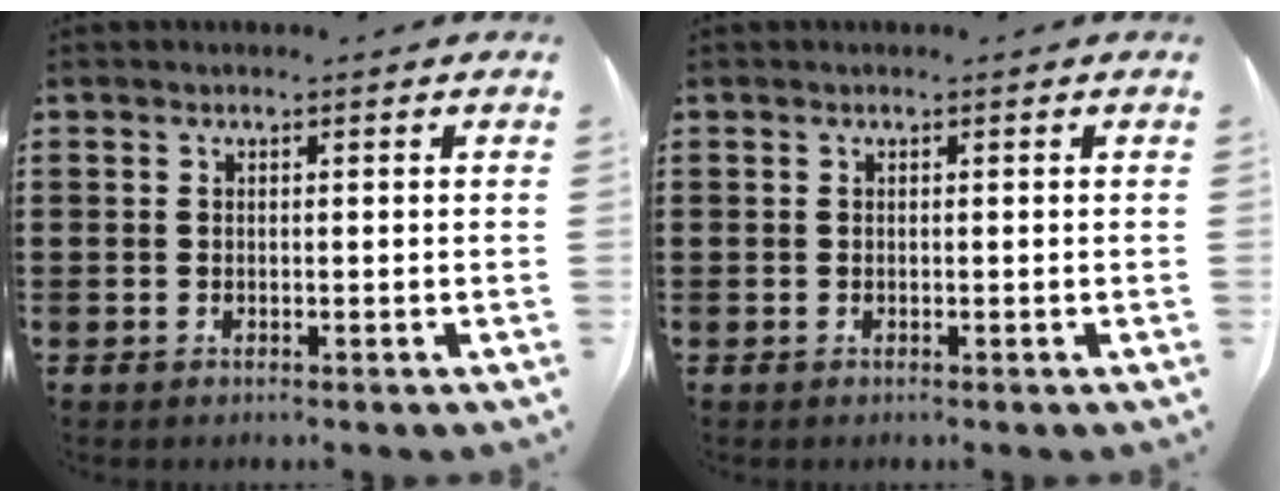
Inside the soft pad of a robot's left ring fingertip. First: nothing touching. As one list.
[{"total": 0.0}]